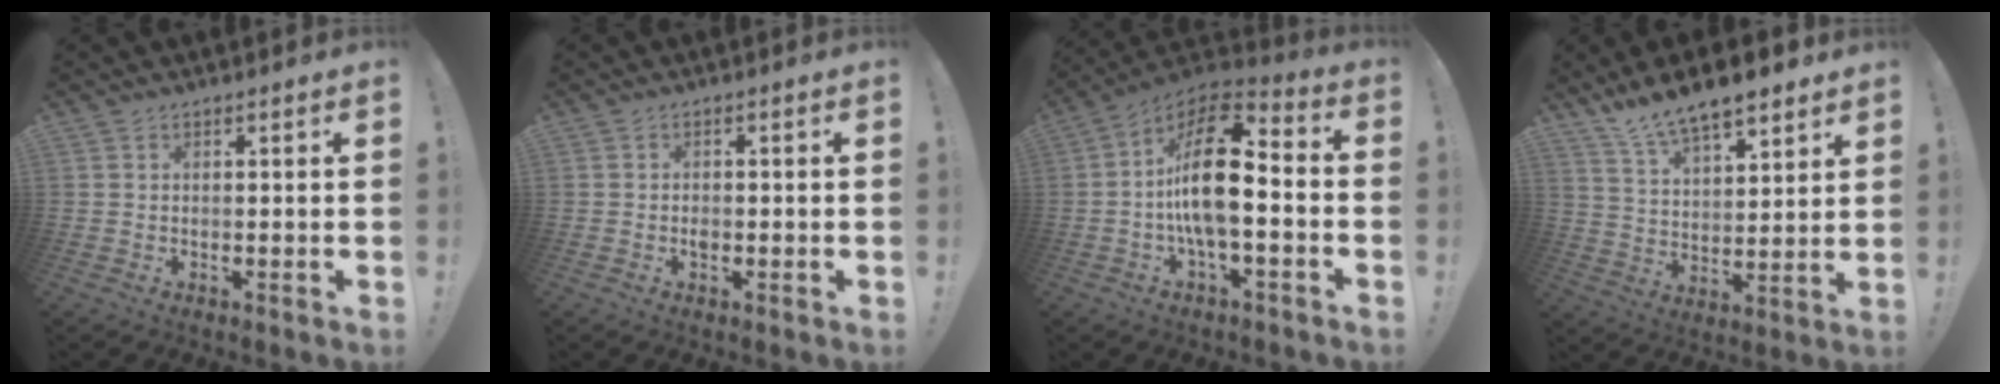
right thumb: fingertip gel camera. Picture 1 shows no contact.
{"total": 1.3, "force": [-0.6, 0.9, 0.7], "torque": [-0.006, -0.001, -0.012]}
{"total": 18.8, "force": [-0.6, 8.3, 16.8], "torque": [-0.292, 0.013, -0.014]}
{"total": 11.5, "force": [9.8, 3.2, 5.2], "torque": [-0.103, -0.066, 0.179]}